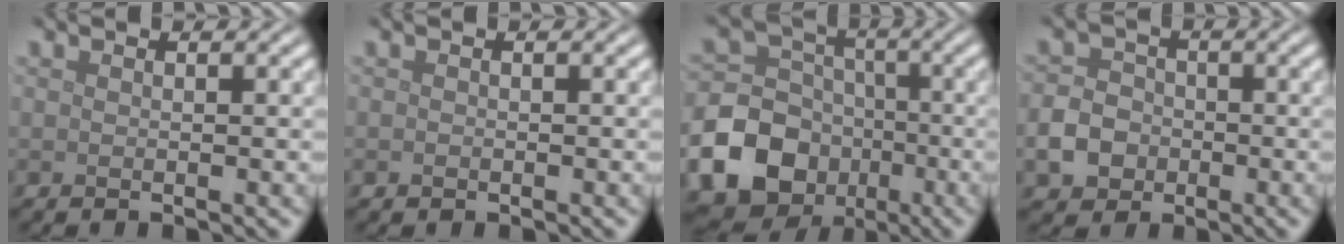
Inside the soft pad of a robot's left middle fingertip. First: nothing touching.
{"total": 0.0}
{"total": 17.4, "force": [-7.1, 15.0, 5.3], "torque": [-0.136, -0.063, -0.137]}
{"total": 3.6, "force": [-1.2, 3.1, 1.5], "torque": [-0.030, 0.004, -0.031]}